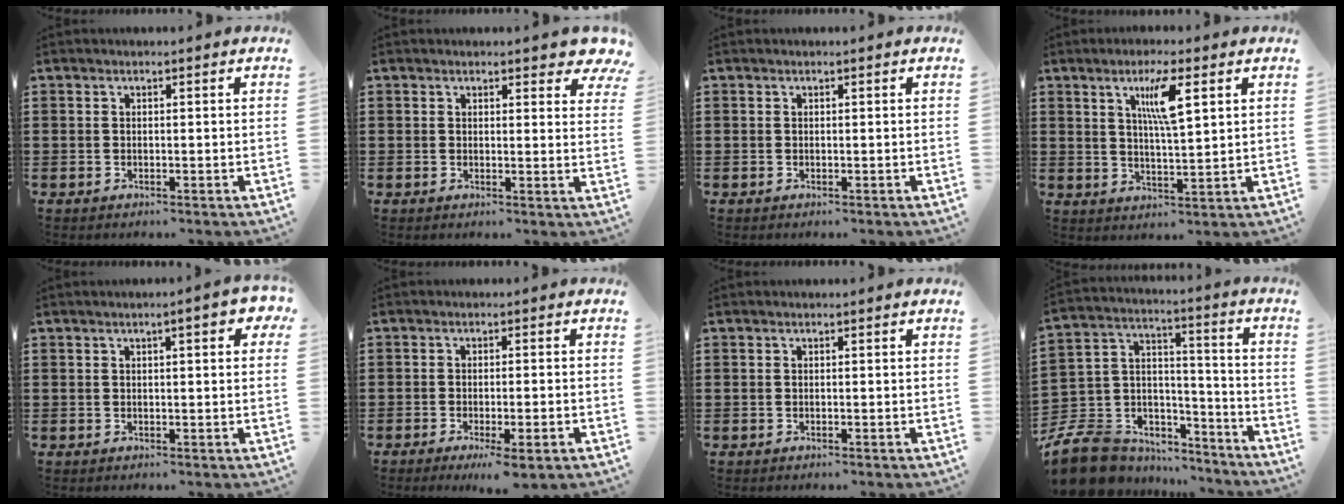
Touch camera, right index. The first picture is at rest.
{"total": 2.7, "force": [2.4, 0.9, 0.9], "torque": [-0.009, -0.002, 0.042]}
{"total": 0.0}
{"total": 6.4, "force": [2.9, 1.1, 5.6], "torque": [-0.111, 0.005, 0.044]}
{"total": 3.5, "force": [1.4, 0.7, 3.1], "torque": [-0.048, 0.001, 0.019]}
{"total": 2.5, "force": [-1.6, 0.0, 1.8], "torque": [-0.038, -0.007, -0.030]}
{"total": 0.0}
{"total": 9.5, "force": [-7.1, 6.1, 1.8], "torque": [-0.072, 0.007, -0.135]}